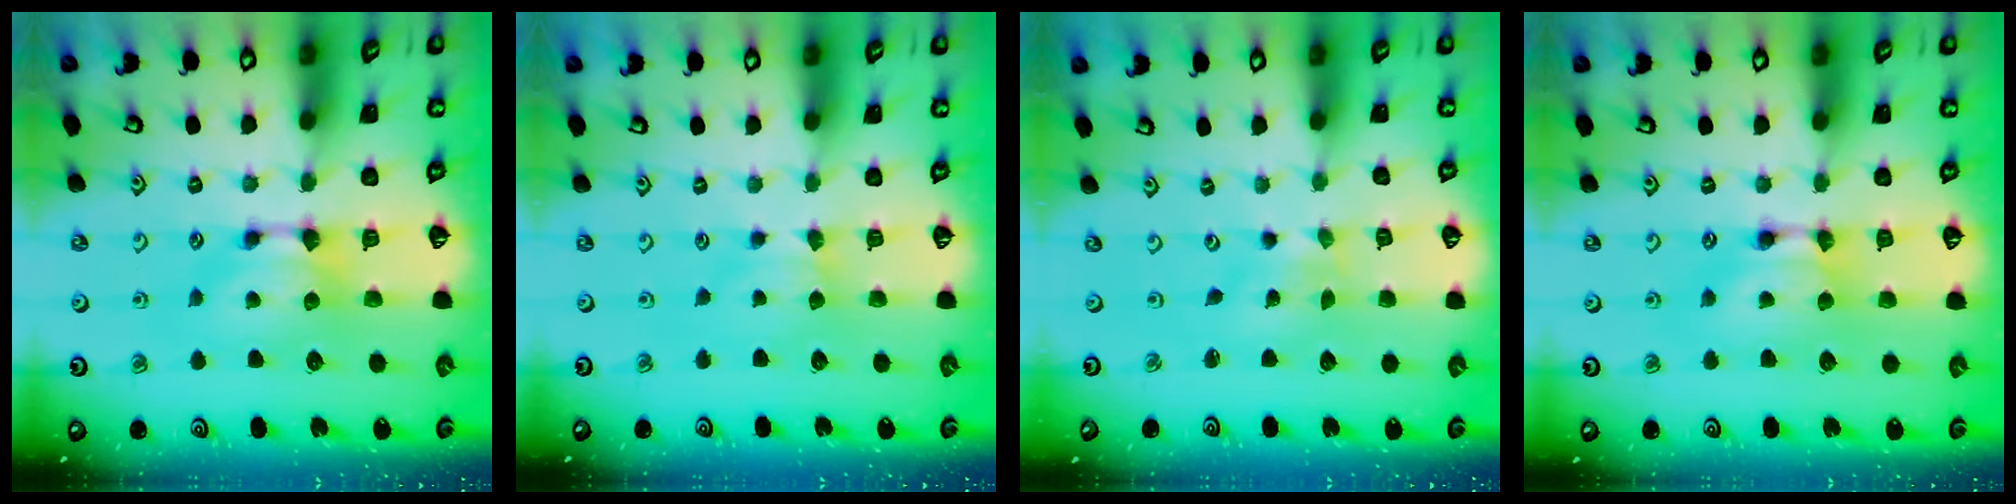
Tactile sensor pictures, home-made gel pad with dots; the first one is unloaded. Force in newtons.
{"total": 1.9, "press": 1.8, "slide": 0.6}
{"total": 5.4, "press": 5.4, "slide": 0.7}
{"total": 1.6, "press": 1.6, "slide": 0.2}